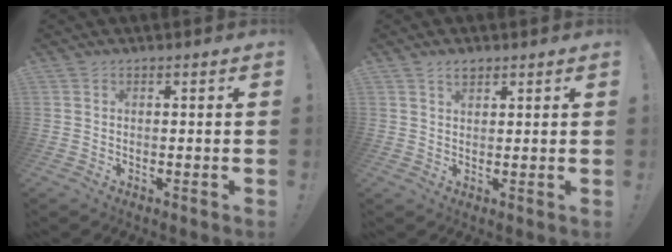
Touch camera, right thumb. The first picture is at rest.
{"total": 2.6, "force": [1.8, 1.3, 1.3], "torque": [-0.020, -0.004, 0.033]}